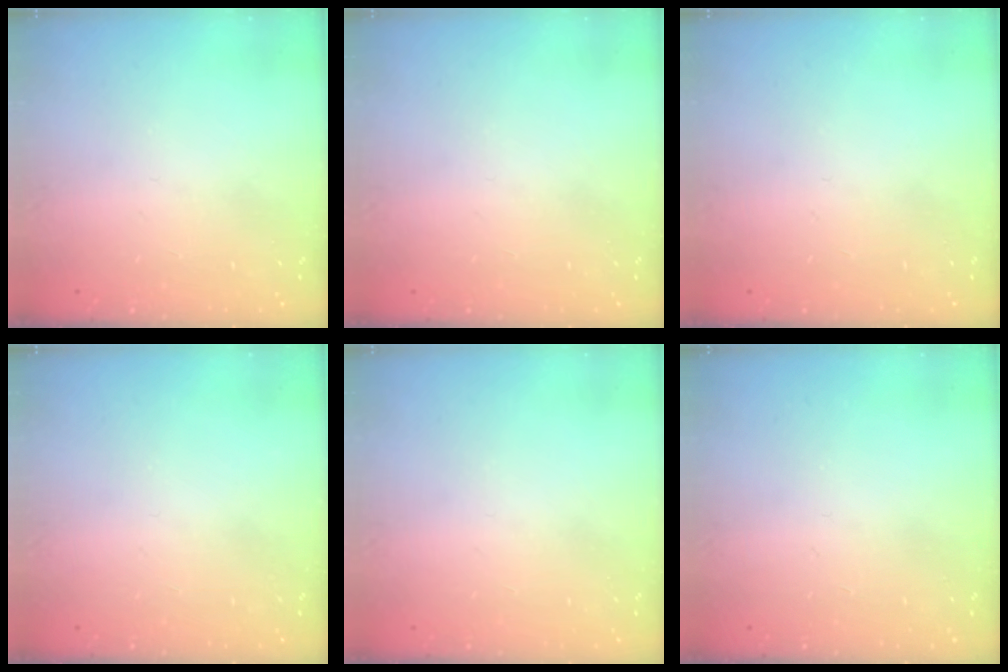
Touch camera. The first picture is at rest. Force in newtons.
{"total": 0.0}
{"total": 0.0}
{"total": 0.0}
{"total": 0.0}
{"total": 0.0}